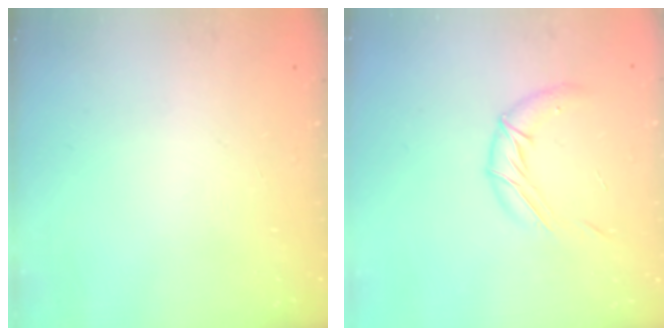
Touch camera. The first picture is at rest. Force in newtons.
{"total": 9.5, "press": 9.4, "slide": 1.1}